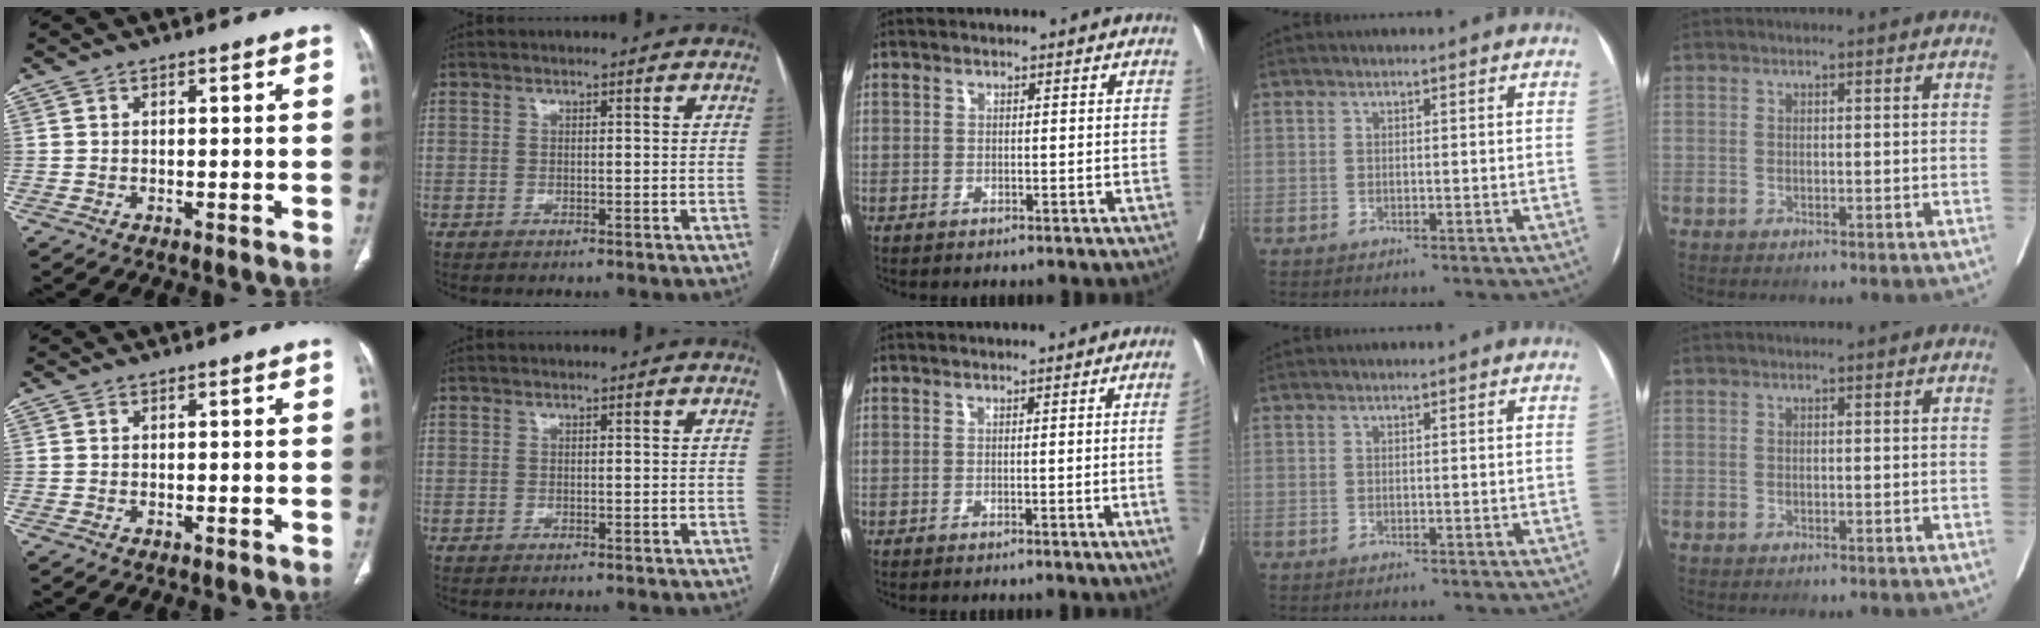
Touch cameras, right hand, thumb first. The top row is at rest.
{"middle": {"total": 4.5, "force": [-0.4, -1.6, 4.2], "torque": [-0.059, -0.011, -0.002]}}